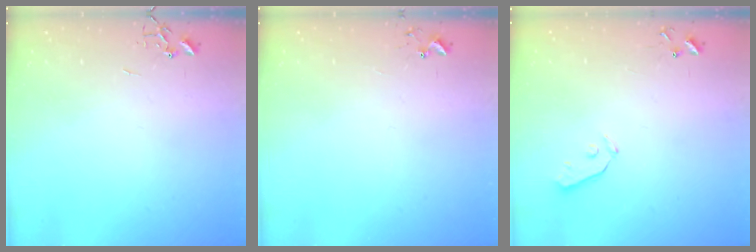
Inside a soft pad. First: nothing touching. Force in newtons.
{"total": 5.5, "press": 5.4, "slide": 0.4}
{"total": 3.4, "press": 3.4, "slide": 0.5}